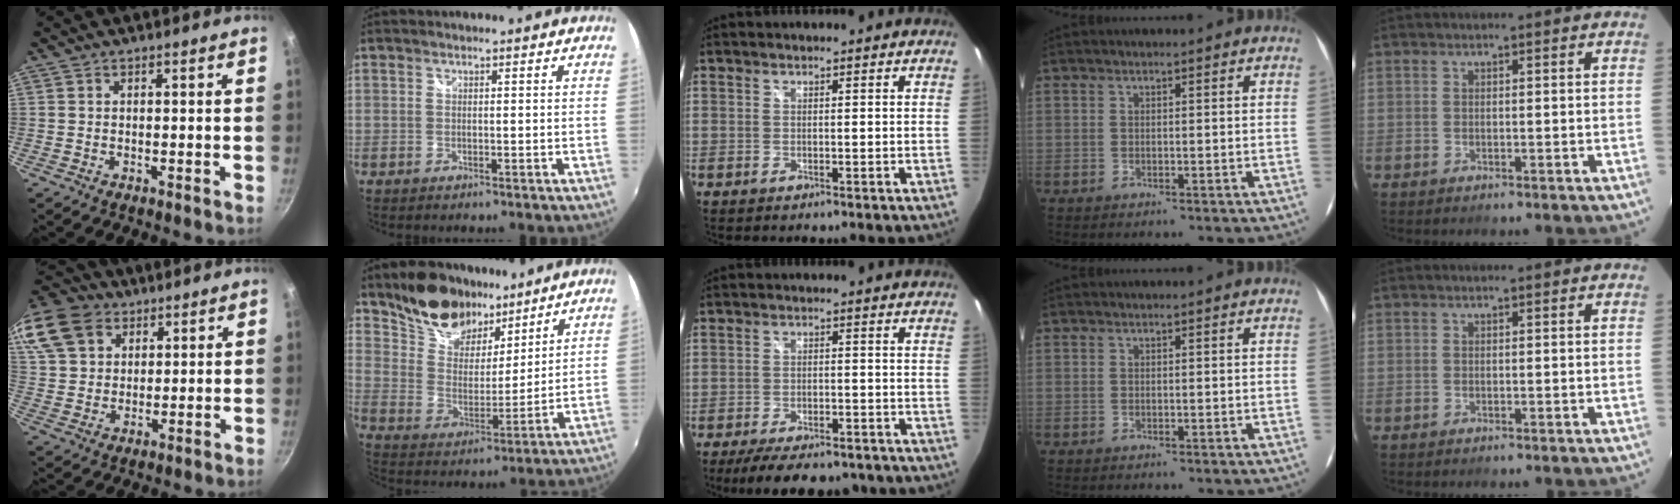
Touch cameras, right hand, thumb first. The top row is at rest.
{"thumb": {"total": 21.7, "force": [11.2, 15.7, 9.9], "torque": [-0.244, 0.029, 0.214]}, "index": {"total": 15.8, "force": [11.6, 8.5, 6.4], "torque": [-0.146, 0.034, 0.217]}, "middle": {"total": 12.7, "force": [-10.3, 4.1, 6.3], "torque": [-0.127, -0.017, -0.146]}}